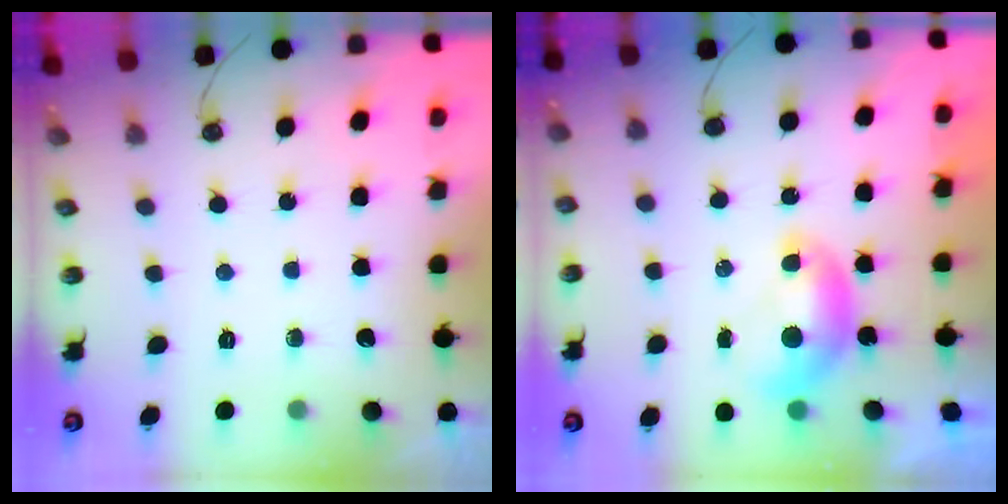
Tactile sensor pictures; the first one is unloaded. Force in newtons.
{"total": 0.0}